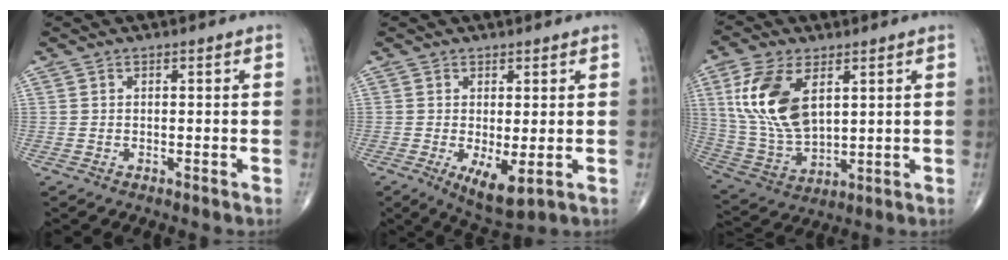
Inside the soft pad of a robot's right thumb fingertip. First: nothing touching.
{"total": 6.3, "force": [-1.2, 2.2, 5.8], "torque": [-0.098, -0.020, -0.010]}
{"total": 15.2, "force": [5.0, 8.2, 11.8], "torque": [-0.236, -0.017, 0.107]}